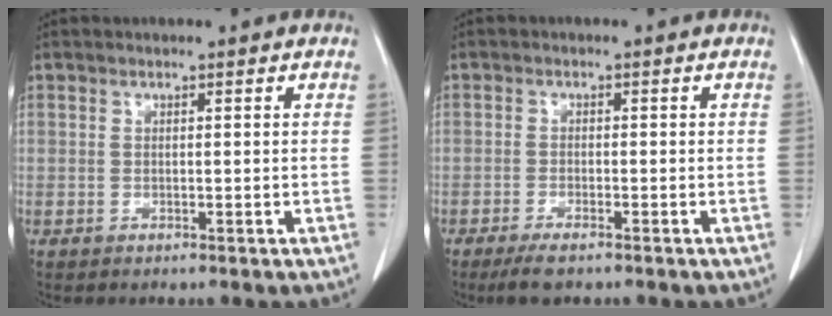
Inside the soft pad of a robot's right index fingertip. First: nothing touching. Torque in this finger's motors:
{"motor_torque": [0.31, -0.21, 0.03, 0.03]}